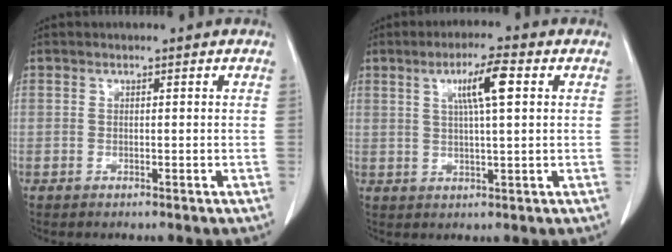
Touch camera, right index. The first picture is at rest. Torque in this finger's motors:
{"motor_torque": [0.30, 0.22, 0.17, 0.08]}